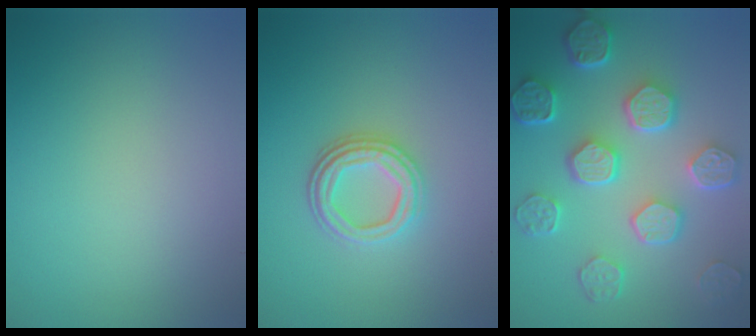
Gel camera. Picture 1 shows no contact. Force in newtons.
{"total": 3.6, "press": 3.0, "slide": 2.1}
{"total": 7.8, "press": 6.1, "slide": 4.9}